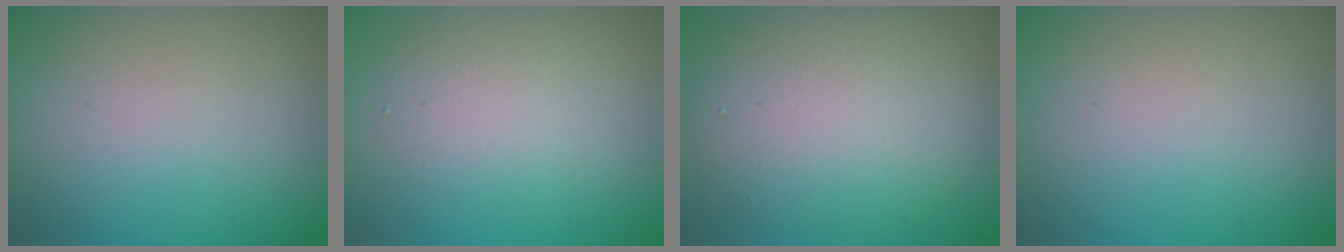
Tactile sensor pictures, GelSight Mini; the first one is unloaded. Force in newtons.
{"total": 3.8, "press": 3.8, "slide": 0.0}
{"total": 8.6, "press": 8.6, "slide": 0.3}
{"total": 0.0}